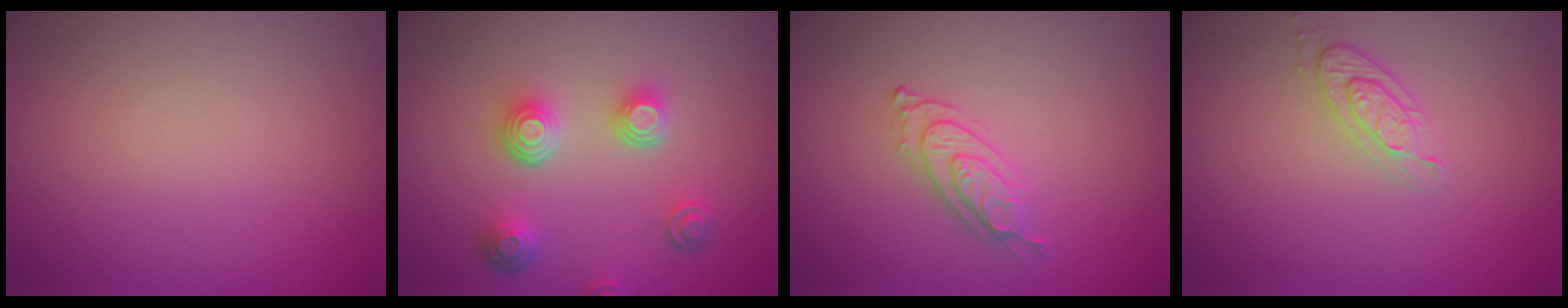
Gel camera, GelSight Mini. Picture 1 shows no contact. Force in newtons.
{"total": 3.9, "press": 3.2, "slide": 2.2}
{"total": 2.2, "press": 2.1, "slide": 0.6}
{"total": 2.1, "press": 1.9, "slide": 0.9}